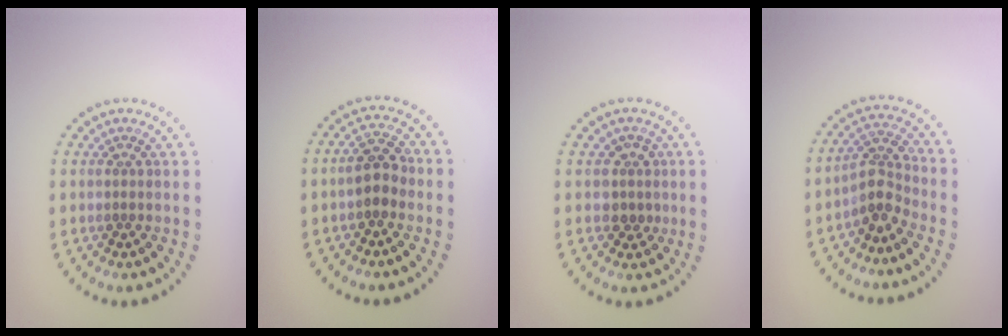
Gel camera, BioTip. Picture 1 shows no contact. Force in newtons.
{"total": 2.8, "press": 2.7, "slide": 0.8}
{"total": 2.0, "press": 1.6, "slide": 1.1}
{"total": 2.8, "press": 2.2, "slide": 1.7}